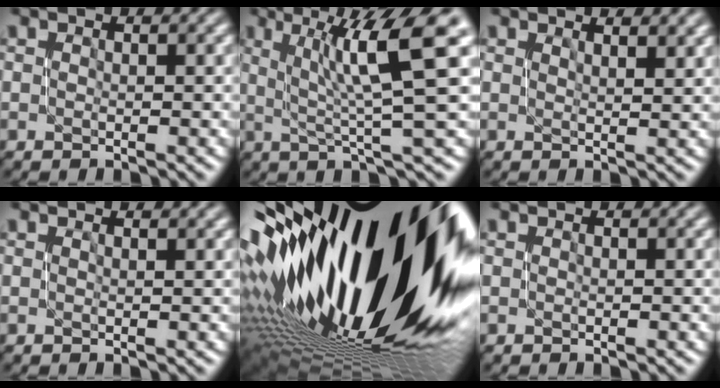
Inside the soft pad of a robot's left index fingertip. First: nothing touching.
{"total": 8.6, "force": [2.8, 1.5, 8.0], "torque": [-0.108, 0.010, 0.049]}
{"total": 2.8, "force": [2.3, 0.9, 1.4], "torque": [-0.013, 0.004, 0.030]}
{"total": 0.7, "force": [0.5, 0.2, 0.4], "torque": [-0.001, 0.002, 0.008]}
{"total": 22.3, "force": [3.2, 9.6, 19.9], "torque": [-0.336, -0.021, 0.040]}
{"total": 0.0}